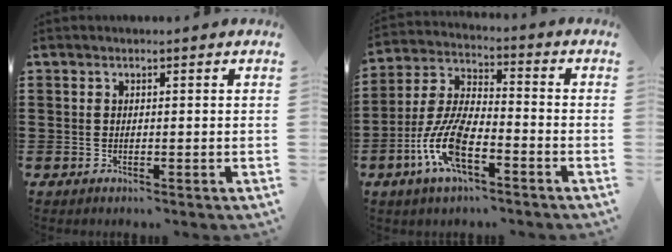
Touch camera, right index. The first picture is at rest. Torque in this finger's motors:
{"motor_torque": [2.07, 0.07, 1.05, 0.21]}